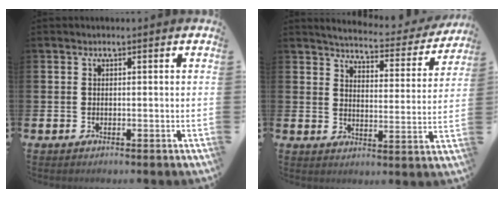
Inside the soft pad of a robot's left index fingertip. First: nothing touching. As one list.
[{"total": 4.3, "force": [4.1, 0.6, 1.0], "torque": [-0.037, -0.034, 0.064]}]